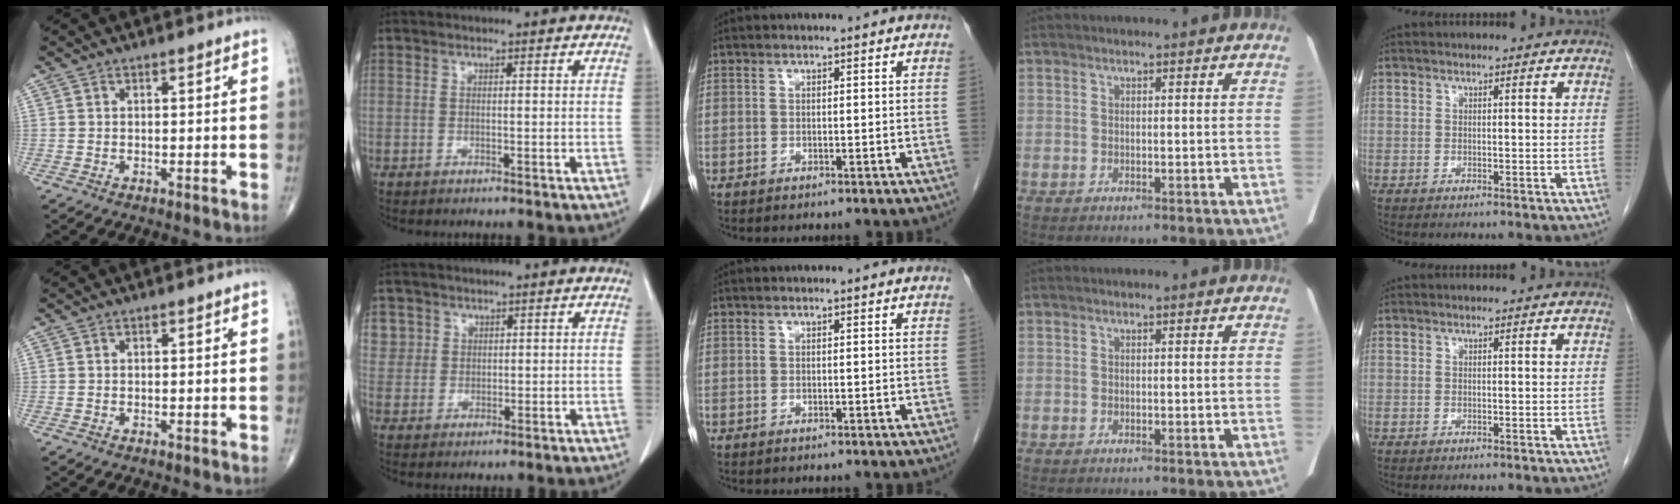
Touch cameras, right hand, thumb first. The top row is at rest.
{"index": {"total": 4.5, "force": [2.1, 3.9, -0.1], "torque": [0.018, 0.004, 0.041]}}